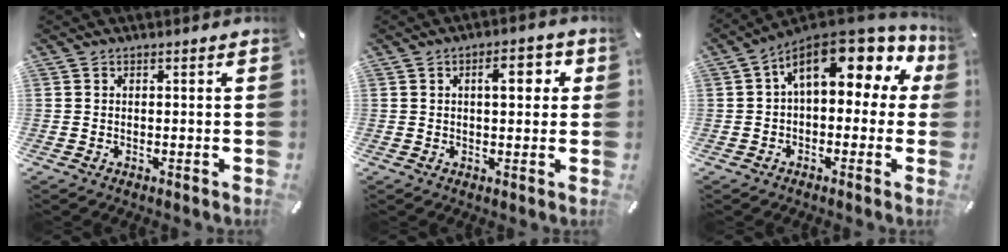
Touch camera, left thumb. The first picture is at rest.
{"total": 6.1, "force": [1.6, 2.8, 5.1], "torque": [-0.066, -0.003, 0.016]}
{"total": 13.7, "force": [6.5, 6.8, 10.0], "torque": [-0.155, -0.042, 0.112]}